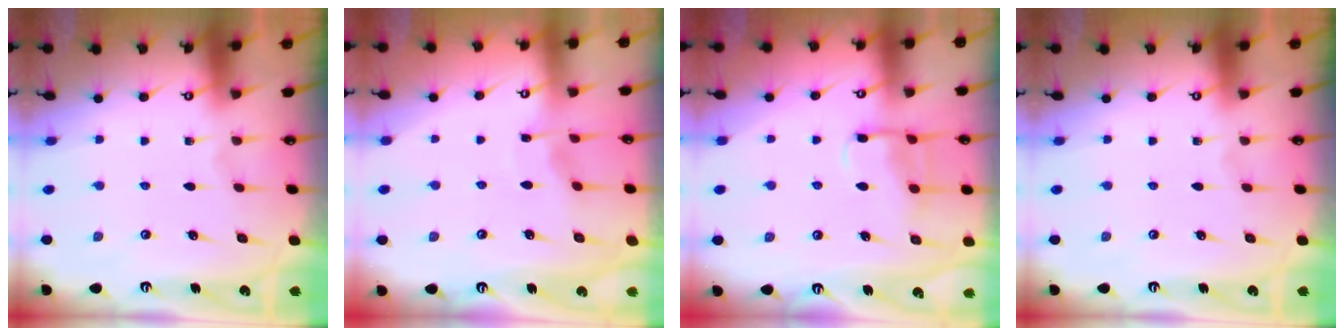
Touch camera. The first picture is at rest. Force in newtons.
{"total": 2.4, "press": 2.4, "slide": 0.3}
{"total": 10.5, "press": 10.4, "slide": 0.9}
{"total": 0.0}